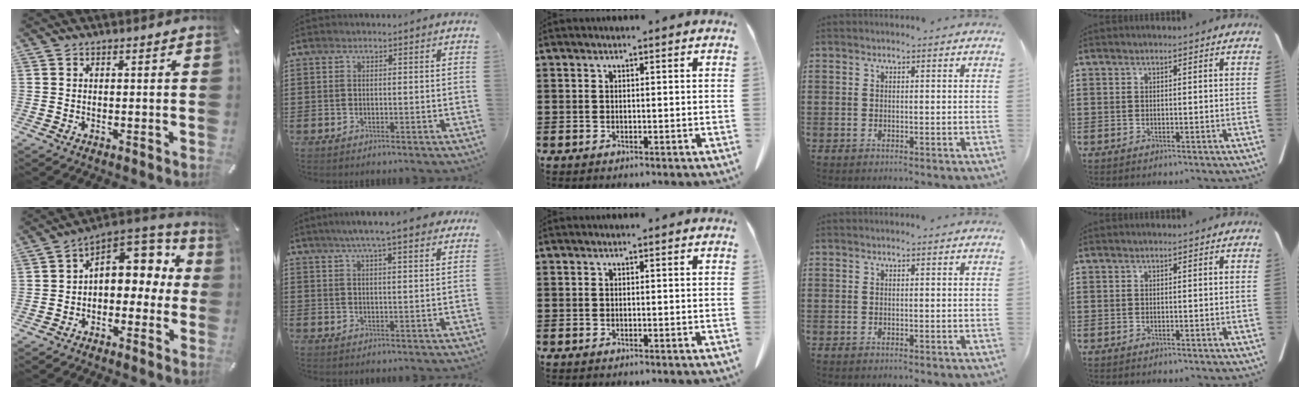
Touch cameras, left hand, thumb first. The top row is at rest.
{"thumb": {"total": 9.0, "force": [2.7, 6.6, 5.4], "torque": [-0.065, -0.024, 0.047]}, "index": {"total": 6.2, "force": [5.0, 0.4, 3.7], "torque": [-0.076, -0.008, 0.086]}}